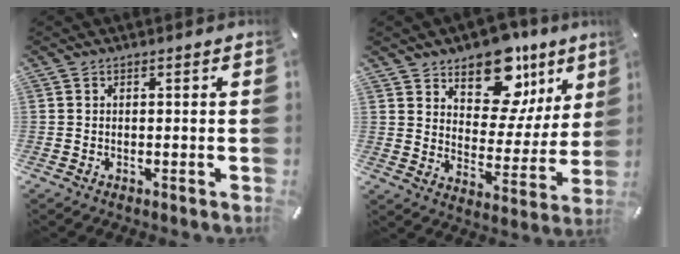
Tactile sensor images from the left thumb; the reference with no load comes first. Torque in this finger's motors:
{"motor_torque": [1.94, 2.12, 1.34, -1.44, 0.10]}